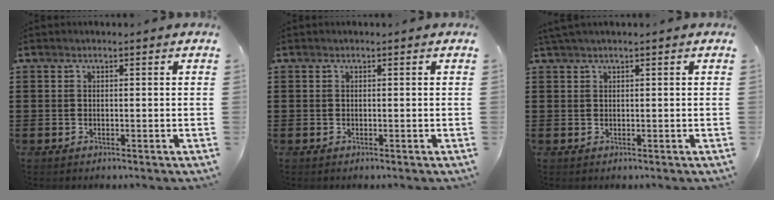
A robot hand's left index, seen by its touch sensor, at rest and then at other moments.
{"total": 0.0}
{"total": 0.9, "force": [0.6, -0.1, 0.7], "torque": [-0.013, -0.001, 0.012]}